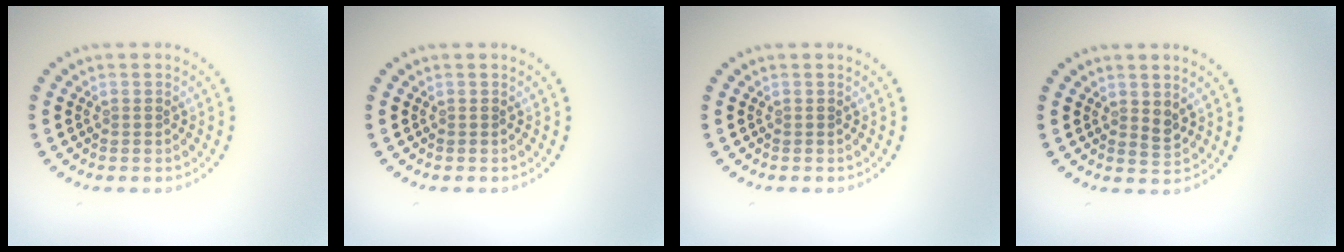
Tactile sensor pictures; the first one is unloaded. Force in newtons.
{"total": 0.0}
{"total": 0.0}
{"total": 1.2, "press": 1.0, "slide": 0.6}